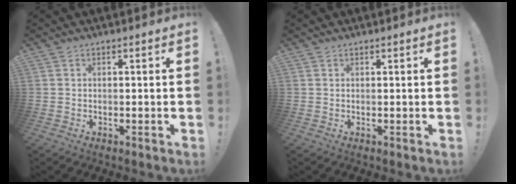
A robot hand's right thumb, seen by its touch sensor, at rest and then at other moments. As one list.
[{"total": 0.6, "force": [0.6, 0.3, 0.1], "torque": [-0.002, -0.001, 0.011]}]